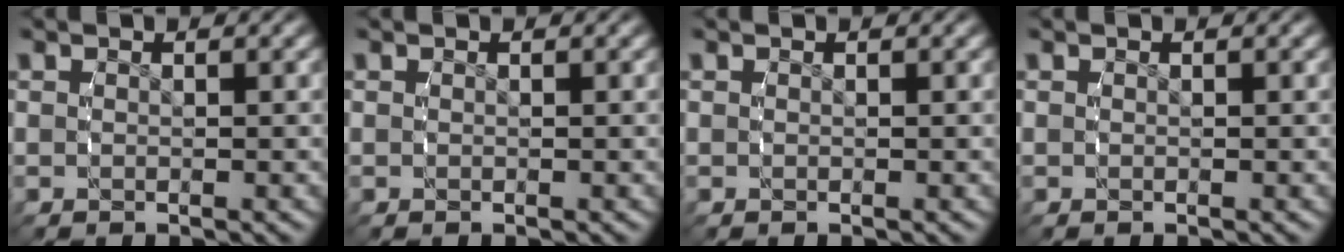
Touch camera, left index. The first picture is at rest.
{"total": 0.0}
{"total": 0.0}
{"total": 0.0}